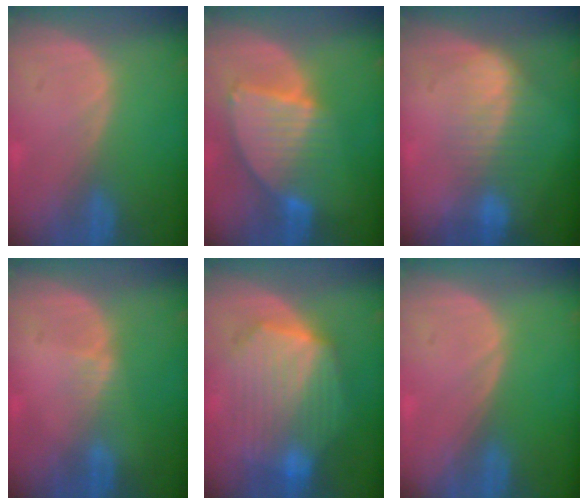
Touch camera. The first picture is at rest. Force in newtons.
{"total": 8.6, "press": 7.5, "slide": 4.2}
{"total": 7.3, "press": 6.2, "slide": 3.8}
{"total": 1.3, "press": 1.3, "slide": 0.2}
{"total": 10.9, "press": 10.9, "slide": 0.8}
{"total": 0.0}